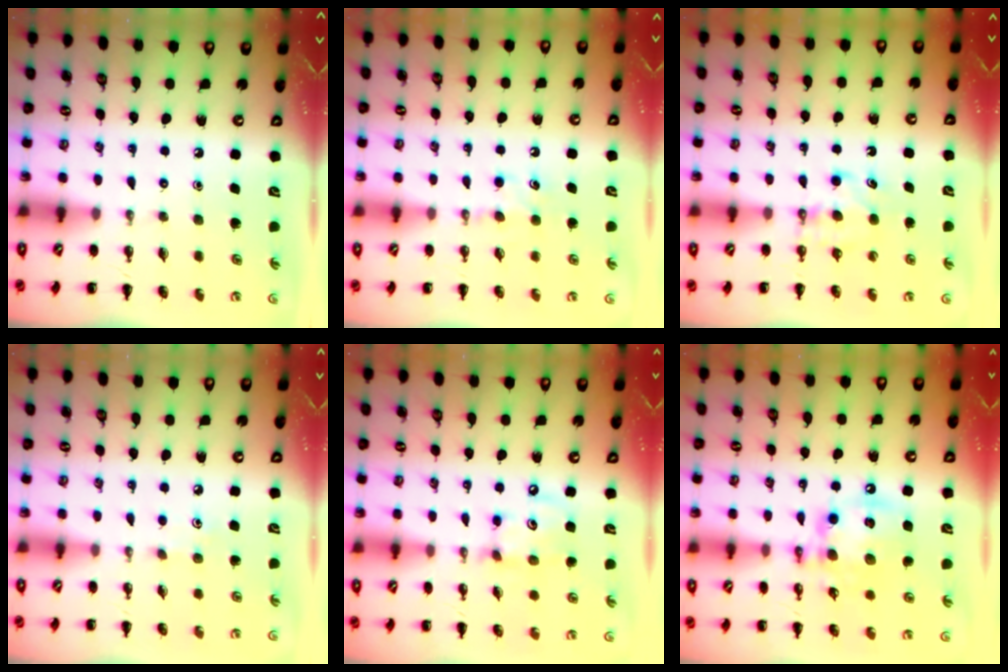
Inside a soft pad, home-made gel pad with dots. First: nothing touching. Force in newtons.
{"total": 5.7, "press": 5.5, "slide": 1.5}
{"total": 5.6, "press": 5.4, "slide": 1.5}
{"total": 3.9, "press": 3.7, "slide": 1.3}
{"total": 6.7, "press": 6.7, "slide": 0.6}
{"total": 14.0, "press": 13.8, "slide": 2.3}